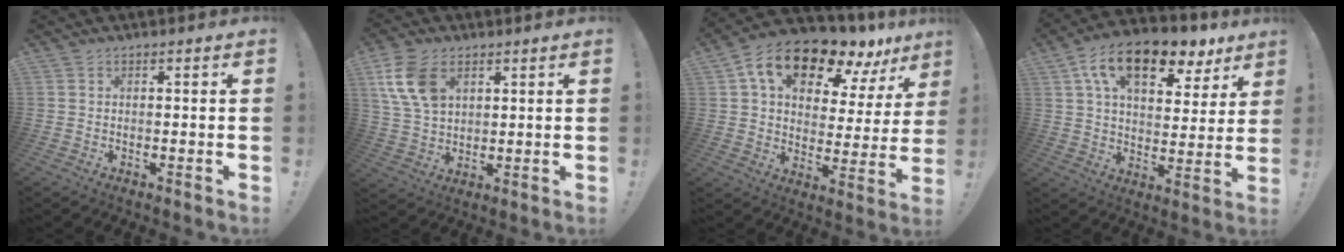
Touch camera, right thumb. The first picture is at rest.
{"total": 12.4, "force": [5.4, 8.2, 7.7], "torque": [-0.158, -0.003, 0.109]}
{"total": 16.9, "force": [11.9, 7.4, 9.4], "torque": [-0.160, -0.081, 0.206]}
{"total": 17.0, "force": [9.4, 8.7, 11.2], "torque": [-0.176, -0.048, 0.163]}